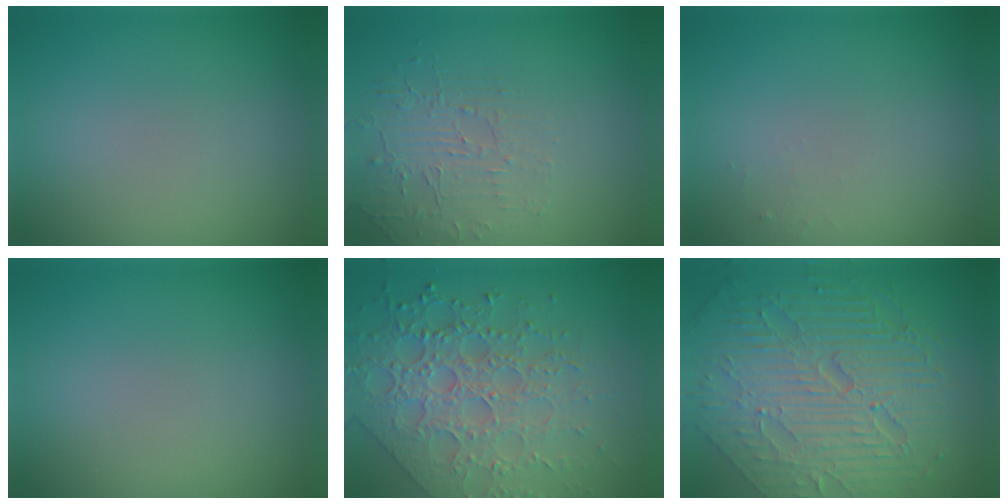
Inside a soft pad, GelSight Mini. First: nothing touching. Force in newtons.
{"total": 1.9, "press": 1.0, "slide": 1.6}
{"total": 0.5, "press": 0.5, "slide": 0.2}
{"total": 0.0}
{"total": 7.2, "press": 5.4, "slide": 4.8}
{"total": 10.6, "press": 7.0, "slide": 7.9}